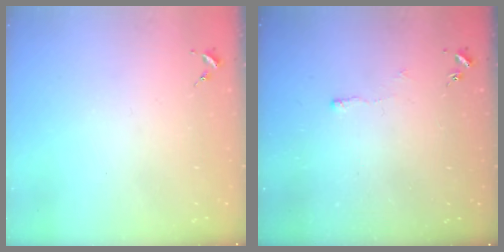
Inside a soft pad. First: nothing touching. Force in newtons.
{"total": 2.8, "press": 2.8, "slide": 0.6}